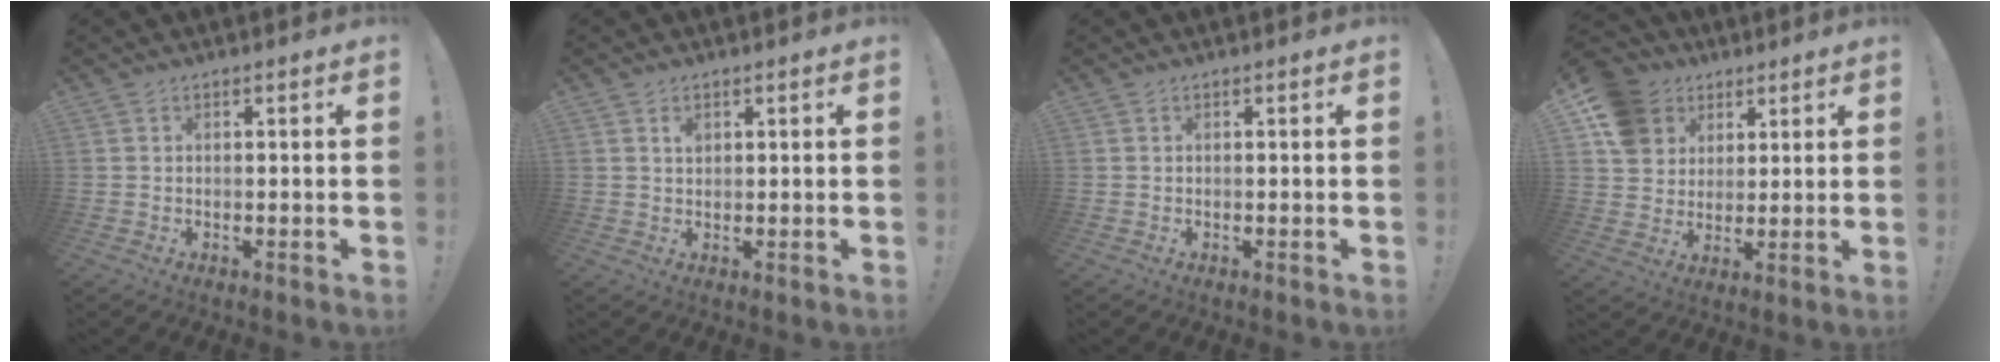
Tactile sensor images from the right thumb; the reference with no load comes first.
{"total": 1.8, "force": [0.9, 1.2, 0.9], "torque": [-0.002, -0.006, 0.014]}
{"total": 0.0}
{"total": 12.7, "force": [5.4, 10.7, 4.3], "torque": [-0.062, -0.022, 0.113]}